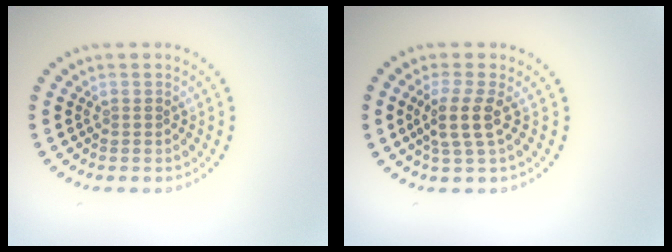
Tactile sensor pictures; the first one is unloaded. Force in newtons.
{"total": 2.7, "press": 2.3, "slide": 1.6}